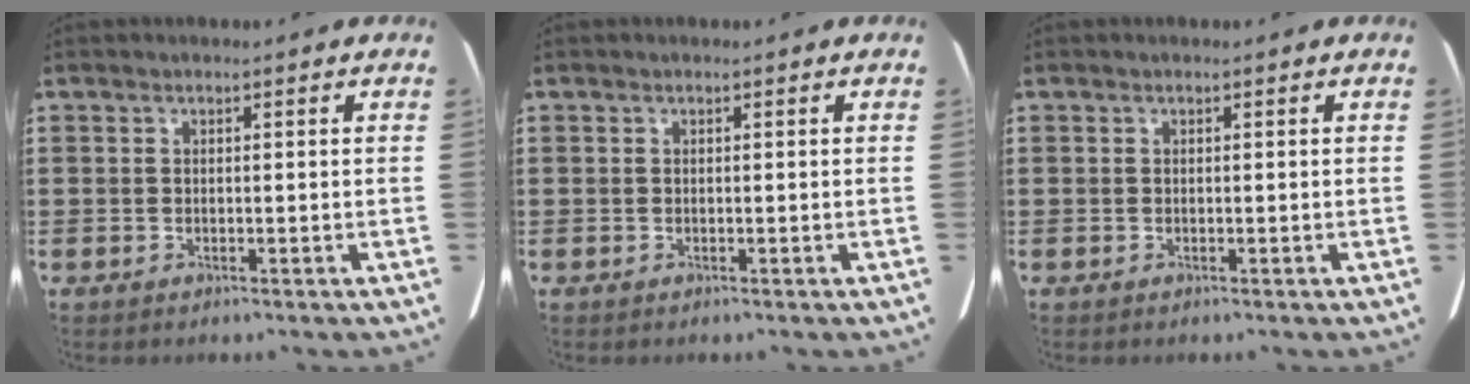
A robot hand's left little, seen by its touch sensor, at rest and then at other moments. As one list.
[{"total": 0.0}, {"total": 0.0}]